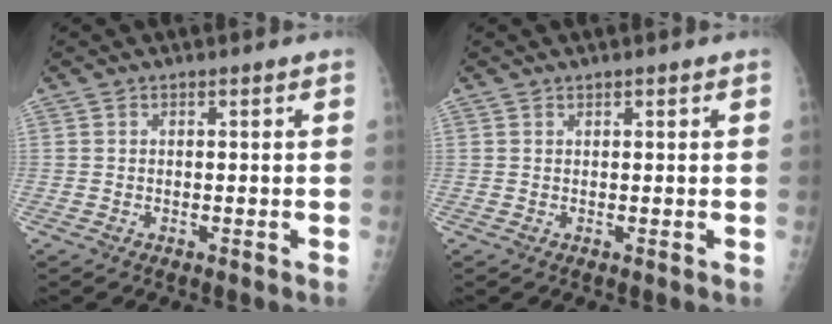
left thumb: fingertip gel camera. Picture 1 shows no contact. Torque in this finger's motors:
{"motor_torque": [-0.24, 0.05, 0.13, 0.09, 0.01]}